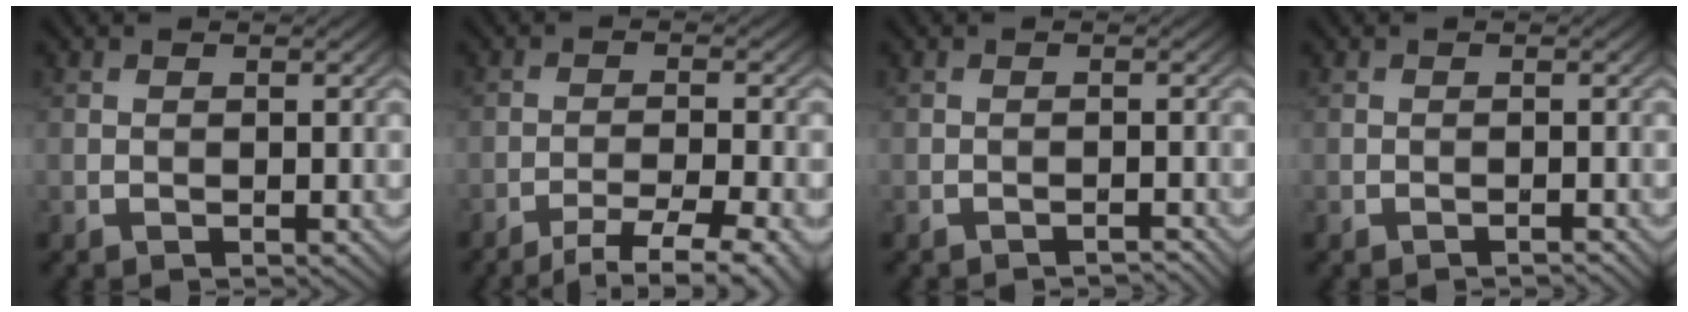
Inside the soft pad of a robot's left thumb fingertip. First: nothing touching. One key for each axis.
{"total": 4.4, "fx": -3.2, "fy": 0.2, "fz": 3.1, "tx": -0.056, "ty": 0.003, "tz": -0.049}
{"total": 1.4, "fx": -1.3, "fy": -0.3, "fz": -0.3, "tx": 0.010, "ty": 0.005, "tz": -0.024}
{"total": 1.0, "fx": -0.9, "fy": -0.2, "fz": -0.1, "tx": 0.004, "ty": 0.004, "tz": -0.019}